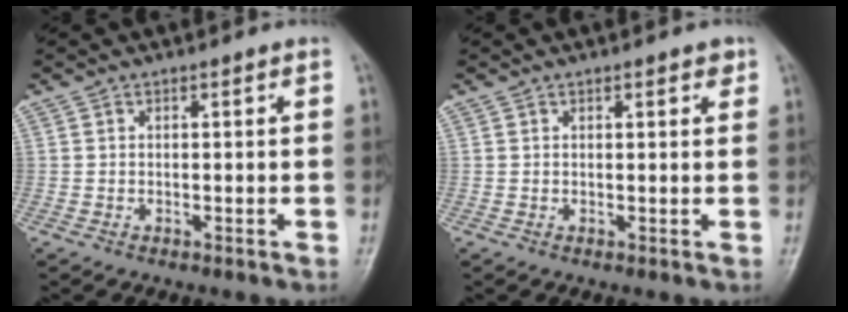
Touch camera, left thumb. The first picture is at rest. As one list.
[{"total": 2.1, "force": [1.2, 0.8, 1.5], "torque": [-0.012, -0.002, 0.012]}]